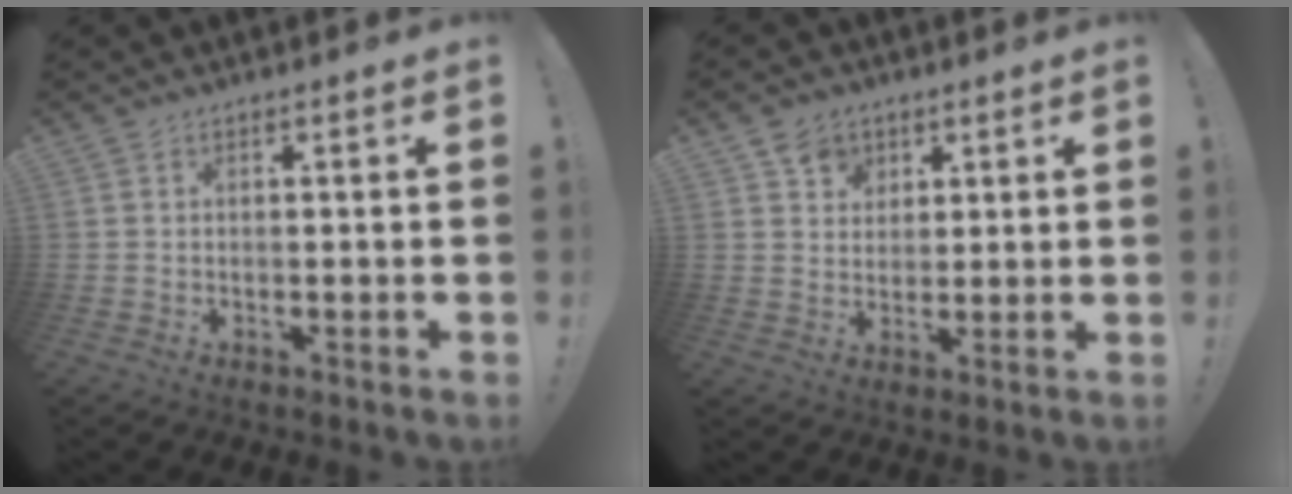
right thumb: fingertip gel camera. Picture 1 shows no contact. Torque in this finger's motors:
{"motor_torque": [0.73, 0.86, 0.19, 0.22, 0.00]}